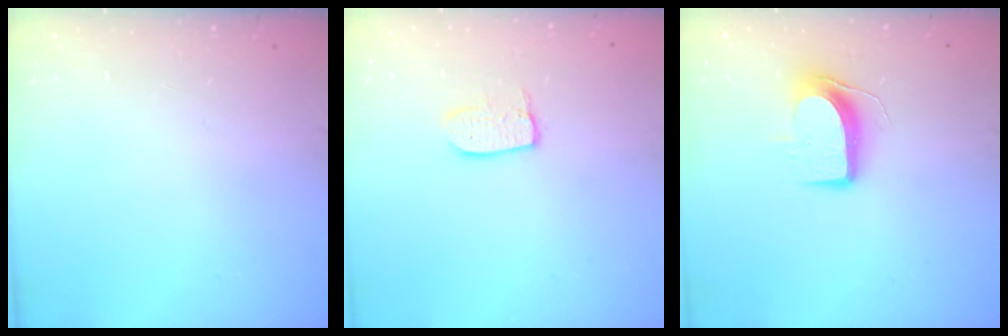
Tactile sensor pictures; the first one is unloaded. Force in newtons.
{"total": 7.0, "press": 7.0, "slide": 0.3}
{"total": 9.2, "press": 9.1, "slide": 0.9}